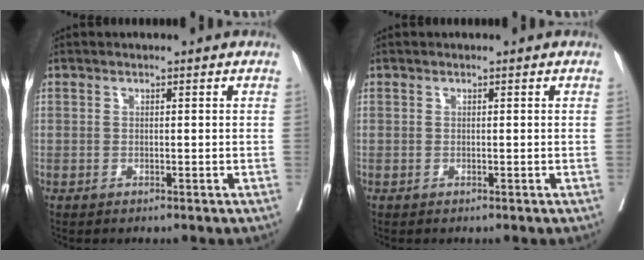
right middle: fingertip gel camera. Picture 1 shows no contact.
{"total": 0.0}